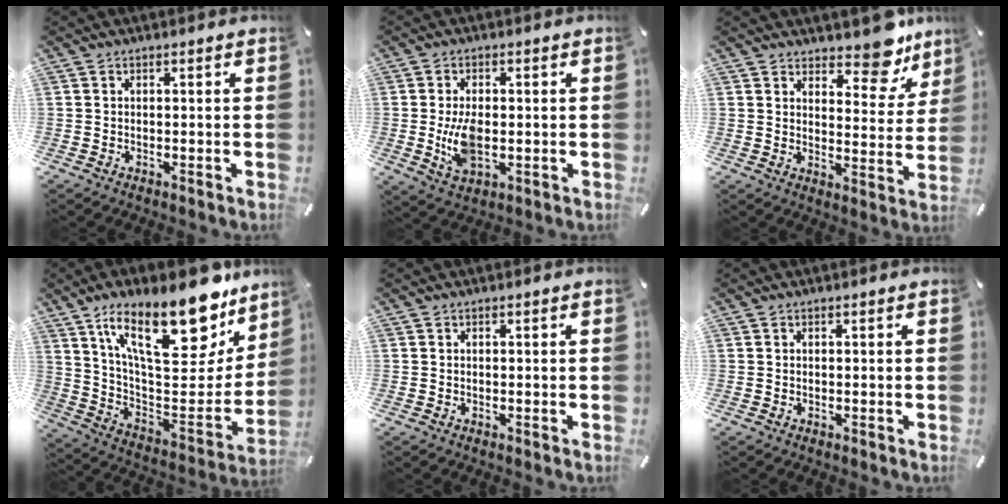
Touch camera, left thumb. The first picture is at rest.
{"total": 7.9, "force": [-0.2, 4.5, 6.5], "torque": [-0.132, -0.008, -0.010]}
{"total": 10.9, "force": [8.8, 4.7, 4.4], "torque": [-0.031, -0.077, 0.151]}
{"total": 26.4, "force": [17.1, 10.6, 17.1], "torque": [-0.255, -0.113, 0.287]}
{"total": 0.0}
{"total": 0.0}